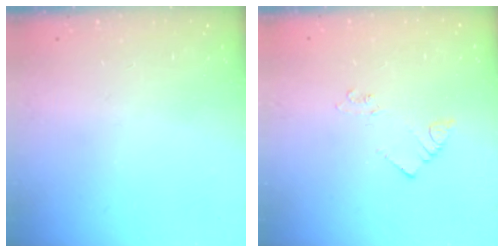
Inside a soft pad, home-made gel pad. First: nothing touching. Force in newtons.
{"total": 1.9, "press": 1.9, "slide": 0.3}